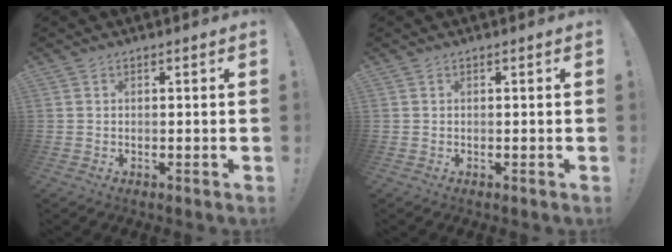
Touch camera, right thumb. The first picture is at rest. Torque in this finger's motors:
{"motor_torque": [0.00, 0.00, 0.00, 0.00, 0.00]}